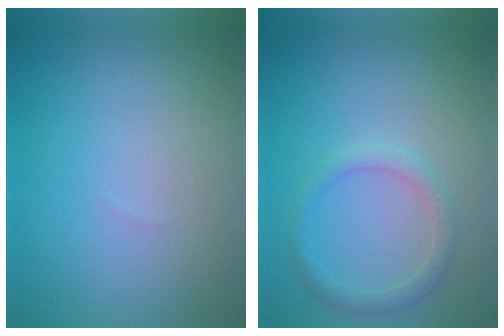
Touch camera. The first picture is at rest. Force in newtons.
{"total": 1.8, "press": 1.8, "slide": 0.0}